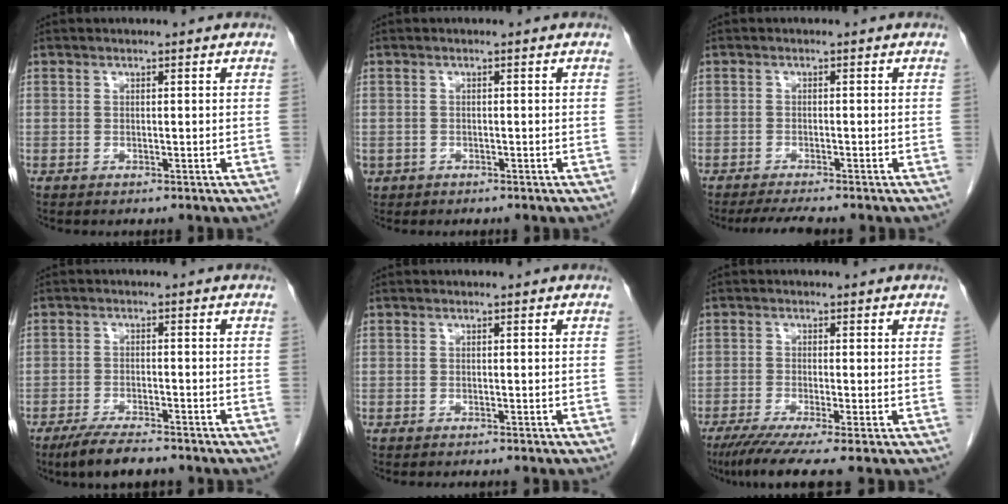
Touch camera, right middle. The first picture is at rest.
{"total": 1.5, "force": [-0.8, 1.2, 0.2], "torque": [-0.010, 0.003, -0.010]}
{"total": 3.9, "force": [-3.4, -0.1, 1.9], "torque": [-0.032, -0.012, -0.055]}
{"total": 6.2, "force": [-5.1, 1.0, 3.4], "torque": [-0.061, -0.014, -0.089]}
{"total": 1.7, "force": [-1.5, -0.2, 0.7], "torque": [-0.007, 0.002, -0.018]}
{"total": 6.8, "force": [-4.9, -0.5, 4.7], "torque": [-0.072, -0.020, -0.083]}